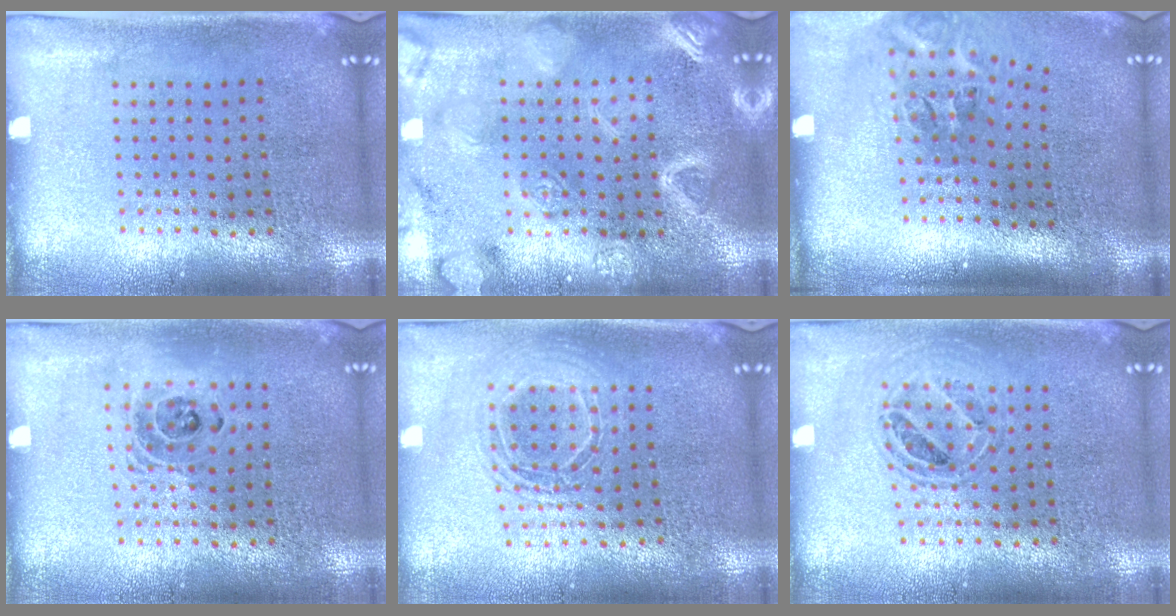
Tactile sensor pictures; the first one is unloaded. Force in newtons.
{"total": 3.0, "press": 3.0, "slide": 0.2}
{"total": 2.3, "press": 1.4, "slide": 1.8}
{"total": 1.4, "press": 1.2, "slide": 0.7}
{"total": 1.7, "press": 1.4, "slide": 0.9}
{"total": 0.8, "press": 0.8, "slide": 0.1}